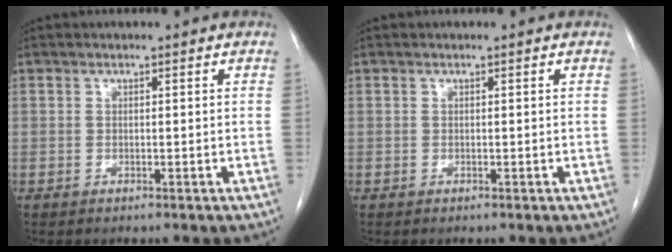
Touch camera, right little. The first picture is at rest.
{"total": 0.0}